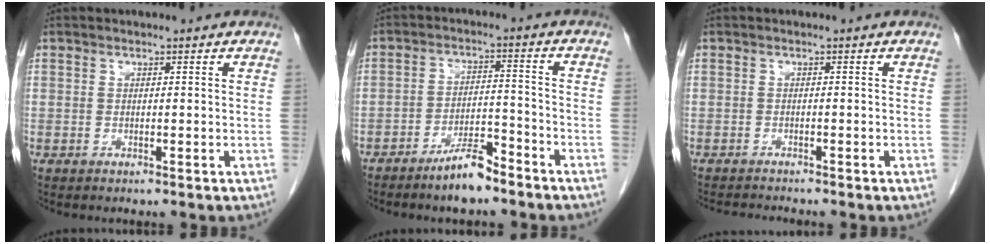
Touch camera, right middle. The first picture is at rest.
{"total": 6.1, "force": [-4.9, 1.2, 3.4], "torque": [-0.059, 0.000, -0.090]}
{"total": 2.7, "force": [-2.6, -0.4, 0.4], "torque": [-0.006, -0.012, -0.042]}